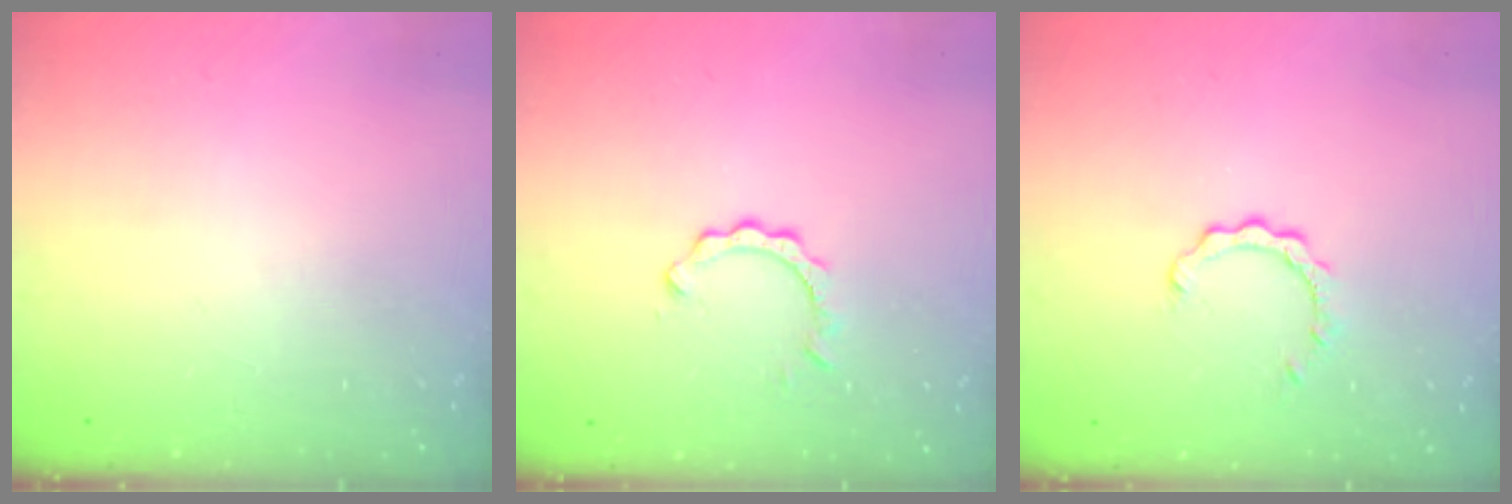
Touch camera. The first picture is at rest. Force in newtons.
{"total": 2.8, "press": 2.8, "slide": 0.3}
{"total": 2.7, "press": 2.6, "slide": 0.2}